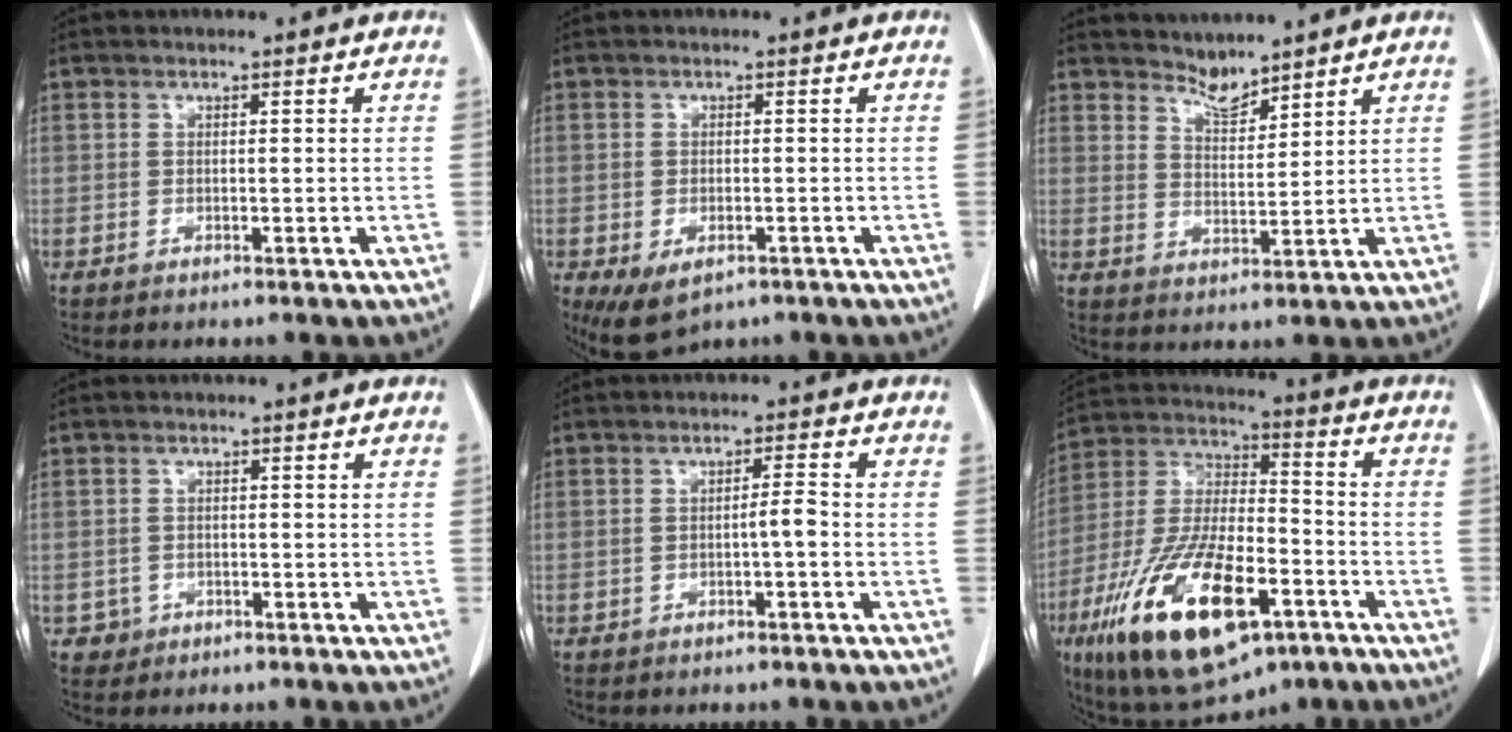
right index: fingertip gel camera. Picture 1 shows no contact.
{"total": 6.0, "force": [-3.2, 3.2, 4.0], "torque": [-0.071, -0.011, -0.042]}
{"total": 3.7, "force": [3.6, 0.6, 0.5], "torque": [-0.011, -0.001, 0.071]}
{"total": 2.1, "force": [-0.9, 1.9, 0.0], "torque": [0.004, 0.010, -0.013]}
{"total": 2.1, "force": [-0.6, 0.1, 2.0], "torque": [-0.027, 0.004, -0.011]}
{"total": 22.8, "force": [-10.6, 8.5, 18.3], "torque": [-0.381, -0.022, -0.176]}